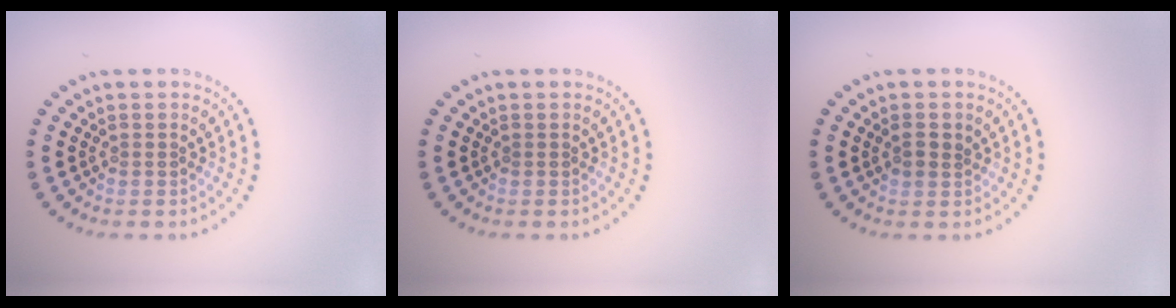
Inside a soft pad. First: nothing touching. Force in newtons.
{"total": 0.0}
{"total": 1.5, "press": 1.4, "slide": 0.3}